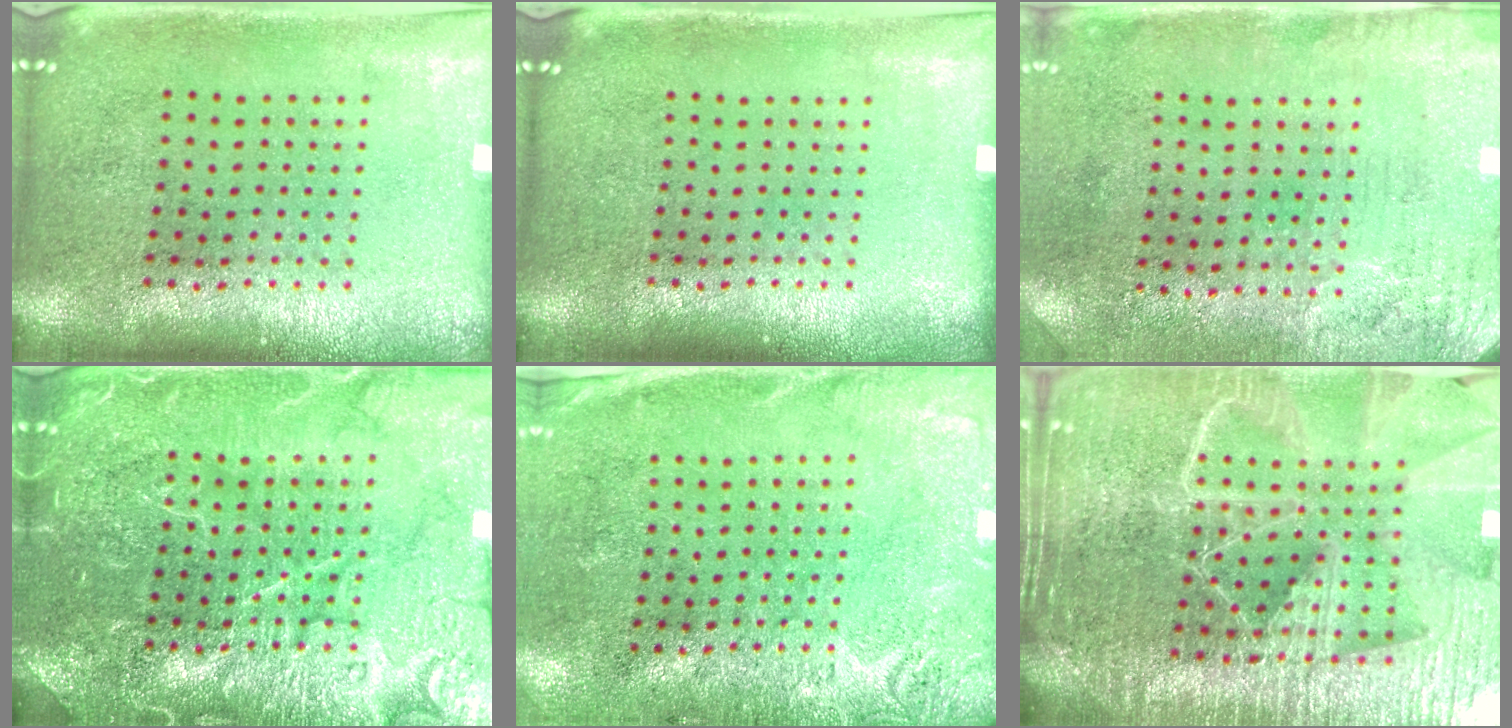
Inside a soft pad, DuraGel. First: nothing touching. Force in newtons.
{"total": 0.0}
{"total": 3.3, "press": 2.6, "slide": 2.0}
{"total": 7.0, "press": 6.9, "slide": 0.9}
{"total": 2.8, "press": 2.3, "slide": 1.5}
{"total": 6.4, "press": 5.5, "slide": 3.2}